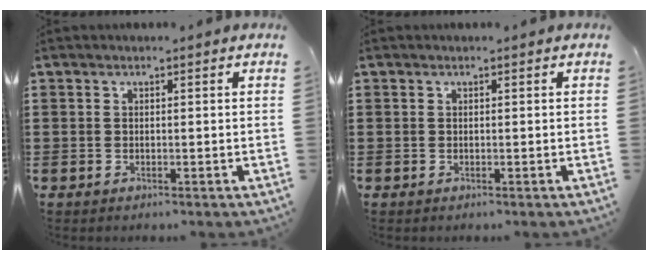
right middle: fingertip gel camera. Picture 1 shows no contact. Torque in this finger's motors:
{"motor_torque": [0.05, -0.05, 0.00, 0.00]}